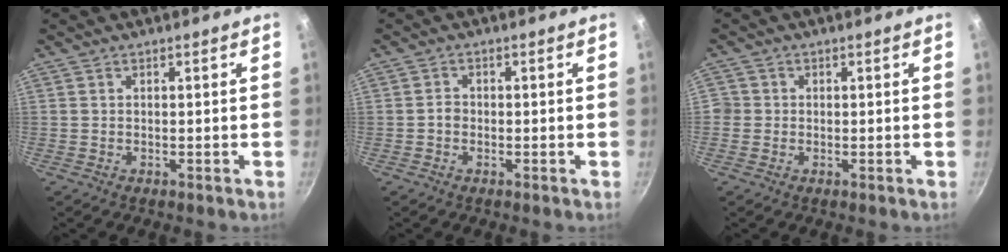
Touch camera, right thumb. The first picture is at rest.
{"total": 1.5, "force": [-0.5, 1.2, 0.7], "torque": [-0.008, 0.010, -0.010]}
{"total": 2.2, "force": [-0.5, 2.1, 0.4], "torque": [0.004, 0.007, -0.012]}